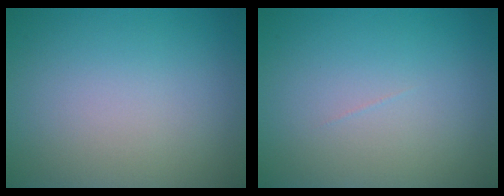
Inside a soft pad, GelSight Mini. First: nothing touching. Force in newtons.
{"total": 0.0}